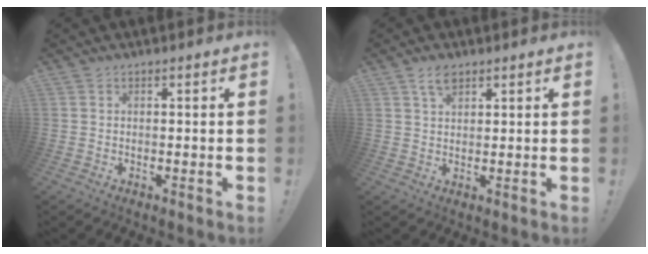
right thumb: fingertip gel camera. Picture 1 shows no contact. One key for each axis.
{"total": 4.0, "fx": 2.5, "fy": 2.0, "fz": 2.5, "tx": -0.046, "ty": -0.004, "tz": 0.044}